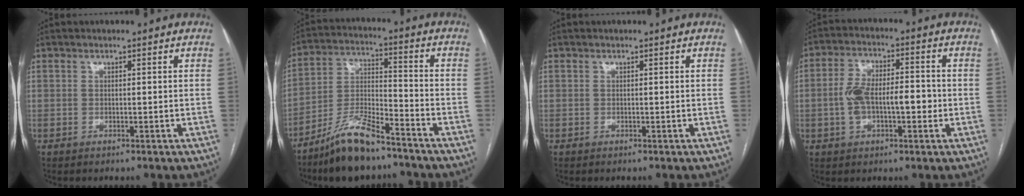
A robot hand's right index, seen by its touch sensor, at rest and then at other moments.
{"total": 11.8, "force": [-8.9, 2.4, 7.3], "torque": [-0.148, -0.009, -0.165]}
{"total": 0.0}
{"total": 9.0, "force": [-1.3, 4.0, 8.0], "torque": [-0.154, 0.029, -0.021]}